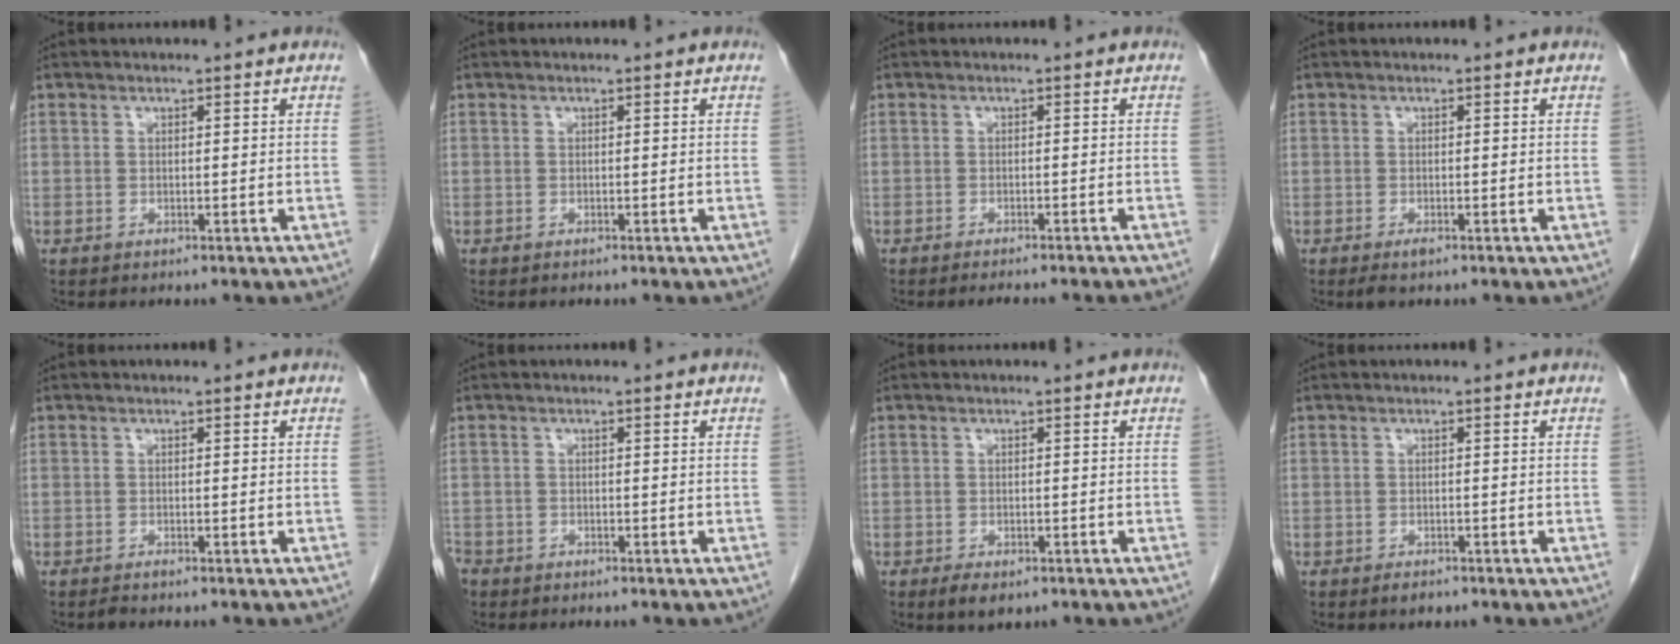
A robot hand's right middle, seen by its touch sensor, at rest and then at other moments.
{"total": 0.0}
{"total": 6.9, "force": [-6.2, -0.1, 2.9], "torque": [-0.025, -0.012, -0.077]}
{"total": 1.2, "force": [-0.8, 0.3, 0.9], "torque": [-0.019, -0.003, -0.011]}
{"total": 0.5, "force": [-0.5, -0.1, 0.2], "torque": [-0.008, -0.002, -0.009]}
{"total": 3.2, "force": [-2.4, 2.0, 0.7], "torque": [-0.021, -0.001, -0.048]}
{"total": 2.8, "force": [-1.8, 1.2, 1.8], "torque": [-0.031, -0.004, -0.023]}
{"total": 1.2, "force": [-0.9, 0.5, 0.6], "torque": [-0.012, 0.000, -0.011]}